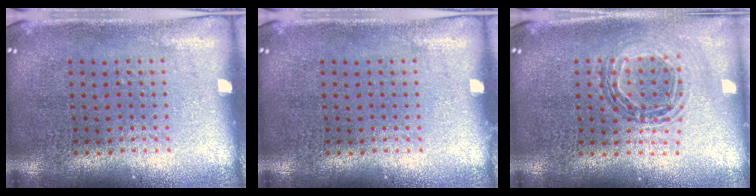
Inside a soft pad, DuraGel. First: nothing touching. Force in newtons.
{"total": 0.0}
{"total": 0.8, "press": 0.8, "slide": 0.1}